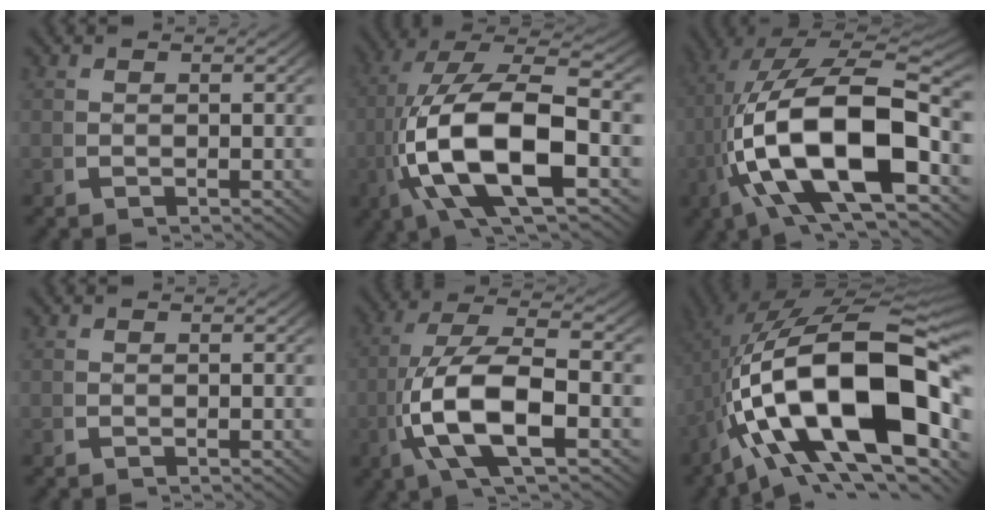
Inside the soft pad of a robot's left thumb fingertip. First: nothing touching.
{"total": 15.5, "force": [-0.6, 8.0, 13.3], "torque": [-0.297, -0.049, 0.015]}
{"total": 18.4, "force": [-0.5, 10.0, 15.5], "torque": [-0.316, -0.056, 0.017]}
{"total": 0.0}
{"total": 10.5, "force": [-0.3, 5.2, 9.2], "torque": [-0.214, -0.034, 0.008]}
{"total": 24.3, "force": [-1.6, 13.6, 20.1], "torque": [-0.367, -0.077, 0.017]}